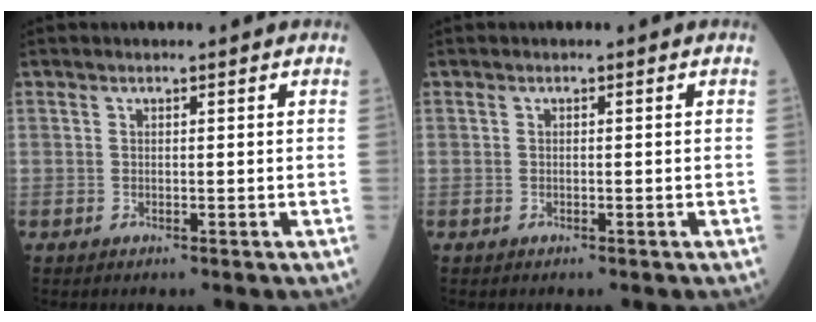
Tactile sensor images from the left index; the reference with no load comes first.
{"total": 0.0}